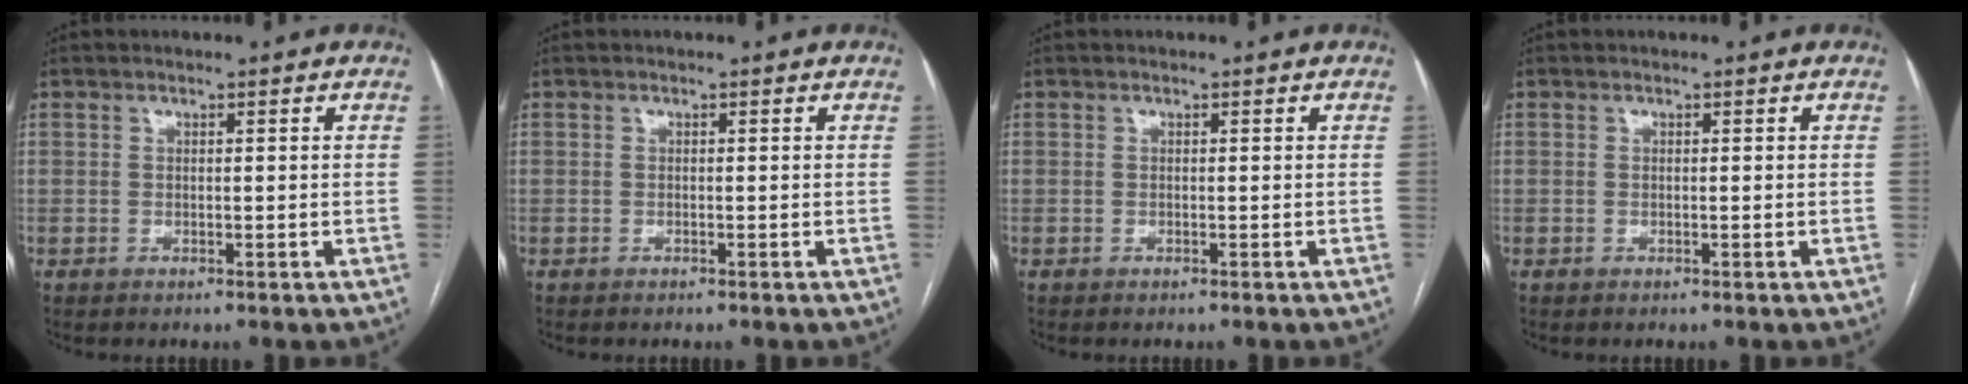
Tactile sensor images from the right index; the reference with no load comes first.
{"total": 0.0}
{"total": 0.0}
{"total": 0.0}